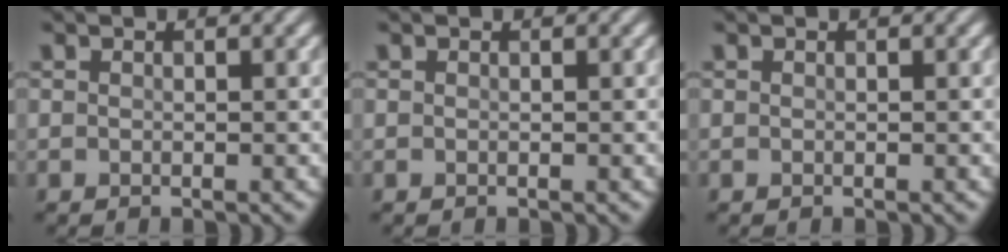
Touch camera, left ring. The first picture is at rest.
{"total": 0.0}
{"total": 0.0}